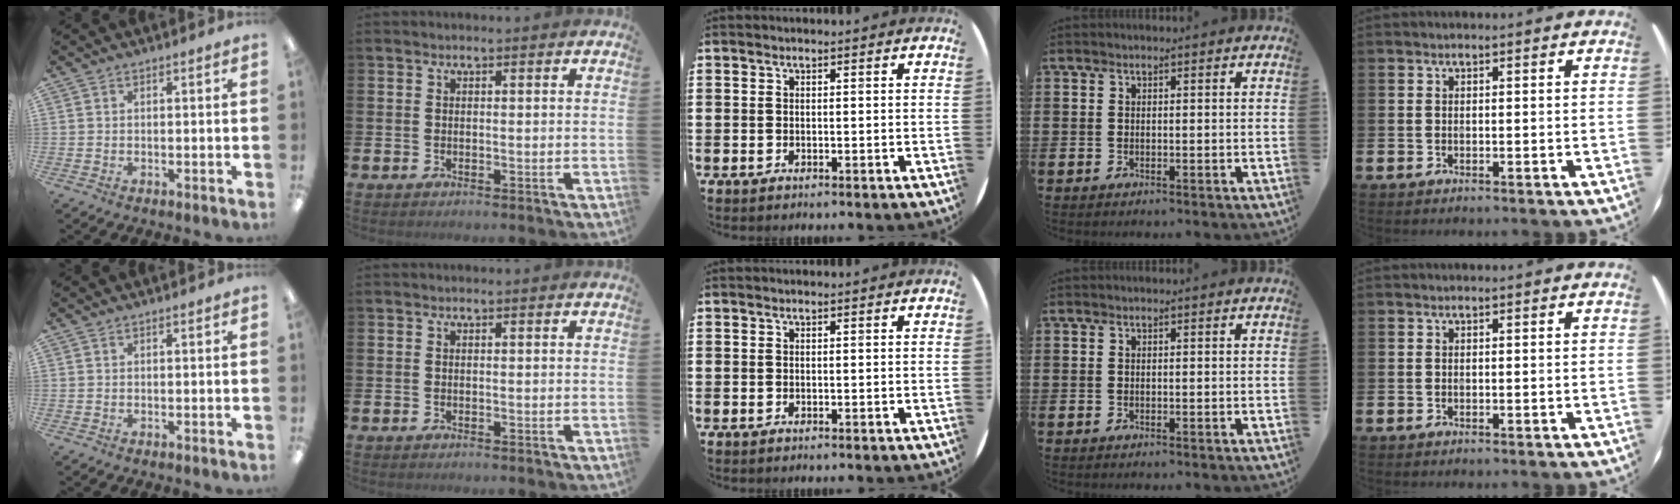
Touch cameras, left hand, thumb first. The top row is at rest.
{}